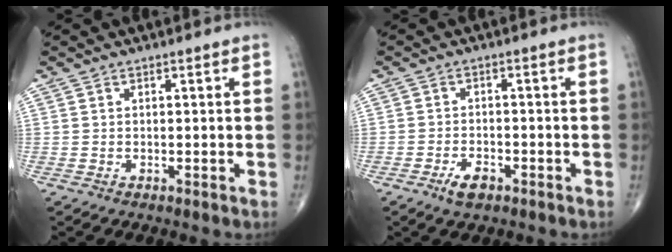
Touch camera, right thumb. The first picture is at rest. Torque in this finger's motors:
{"motor_torque": [-0.02, 0.17, 0.19, 0.13, 0.07]}